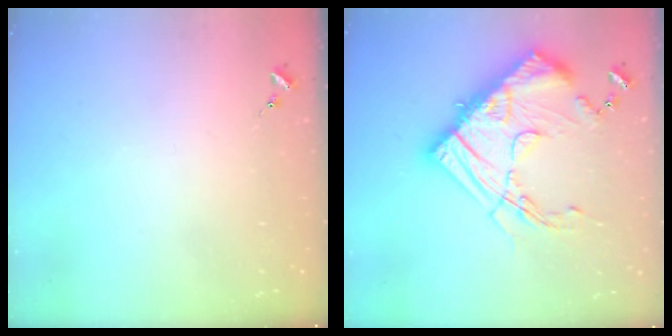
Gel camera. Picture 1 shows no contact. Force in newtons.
{"total": 24.7, "press": 24.6, "slide": 2.4}